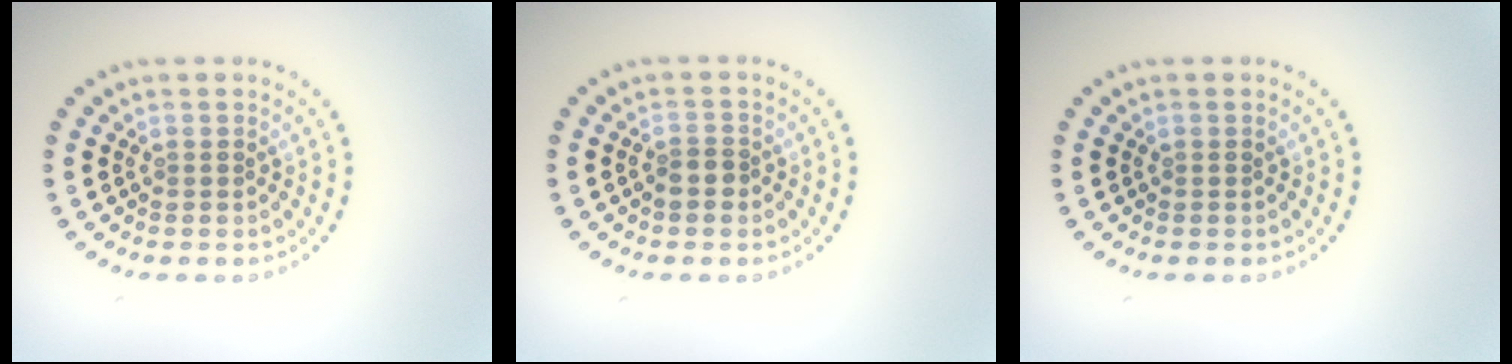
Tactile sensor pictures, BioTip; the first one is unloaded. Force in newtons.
{"total": 1.5, "press": 1.3, "slide": 0.8}
{"total": 0.0}